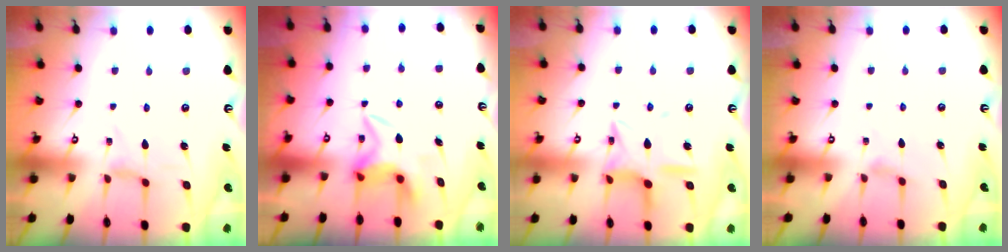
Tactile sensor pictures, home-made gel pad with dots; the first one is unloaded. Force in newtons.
{"total": 5.5, "press": 5.5, "slide": 0.3}
{"total": 12.6, "press": 12.6, "slide": 0.8}
{"total": 1.9, "press": 1.9, "slide": 0.4}